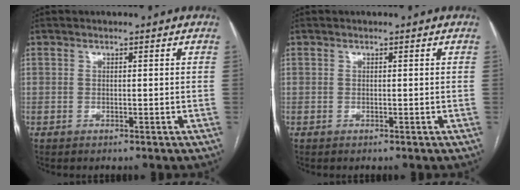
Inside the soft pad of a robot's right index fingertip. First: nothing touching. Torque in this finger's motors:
{"motor_torque": [0.00, 0.00, 0.00, 0.00]}